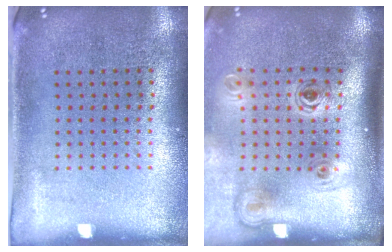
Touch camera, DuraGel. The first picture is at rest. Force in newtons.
{"total": 2.1, "press": 1.4, "slide": 1.6}